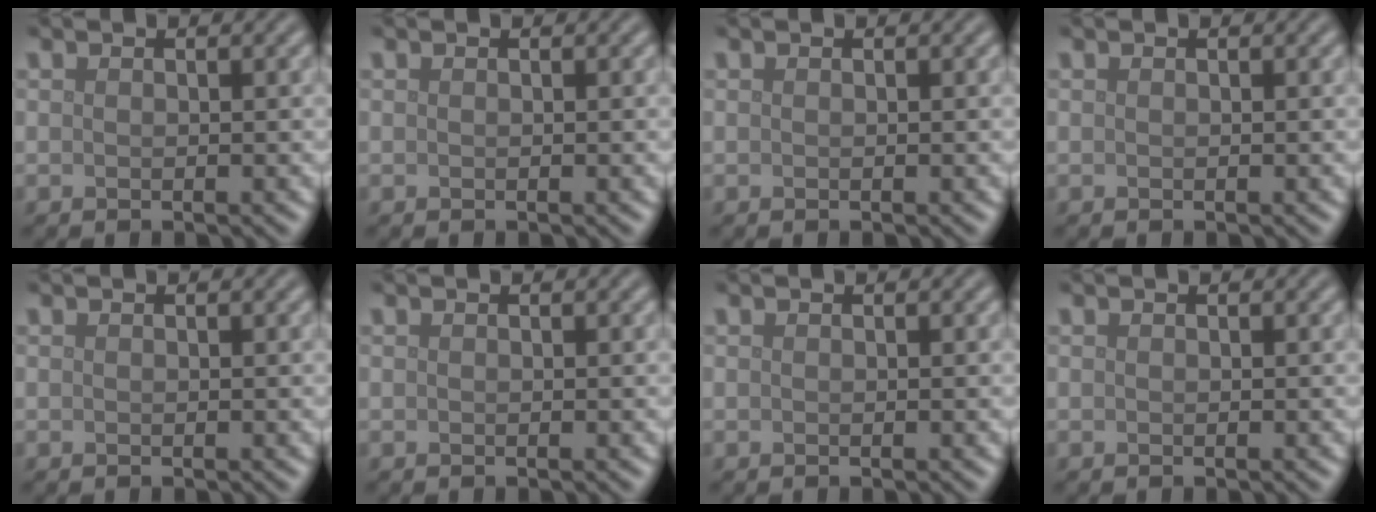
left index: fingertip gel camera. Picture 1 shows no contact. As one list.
[{"total": 0.0}, {"total": 0.0}, {"total": 0.0}, {"total": 0.0}, {"total": 0.0}, {"total": 0.0}, {"total": 0.0}]